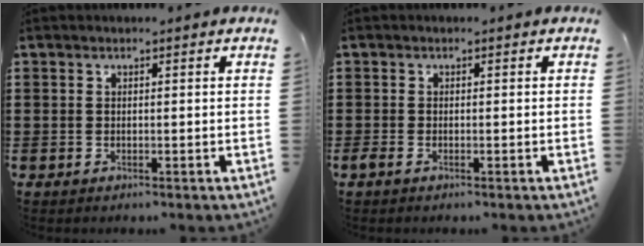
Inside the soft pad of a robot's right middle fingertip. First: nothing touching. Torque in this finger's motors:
{"motor_torque": [0.29, -0.17, 0.00, 0.04]}